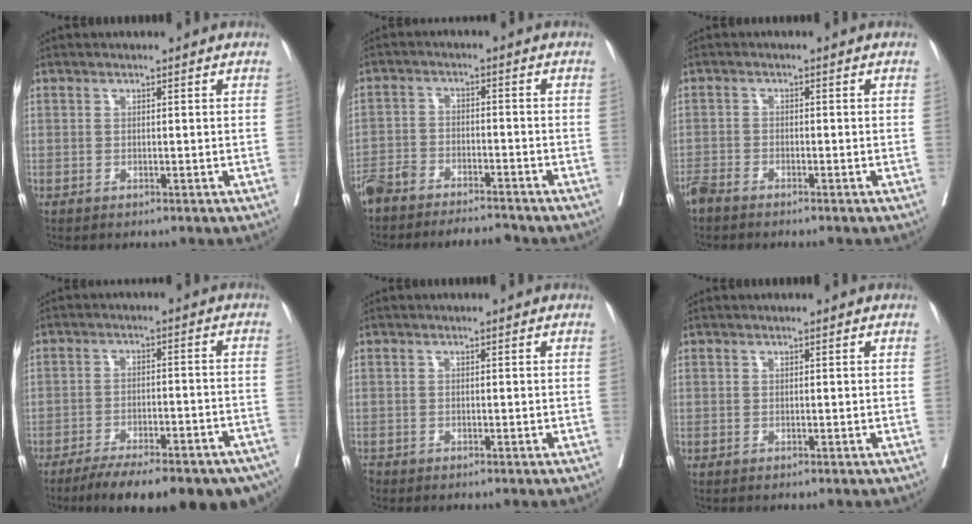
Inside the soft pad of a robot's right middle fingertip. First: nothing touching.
{"total": 7.8, "force": [-7.2, 1.5, 2.7], "torque": [-0.044, 0.001, -0.121]}
{"total": 2.6, "force": [-2.4, 0.0, 1.0], "torque": [-0.018, -0.005, -0.049]}
{"total": 21.0, "force": [-15.9, 5.4, 12.7], "torque": [-0.139, -0.006, -0.208]}
{"total": 0.8, "force": [-0.6, 0.4, 0.2], "torque": [-0.006, -0.003, -0.011]}
{"total": 0.0}